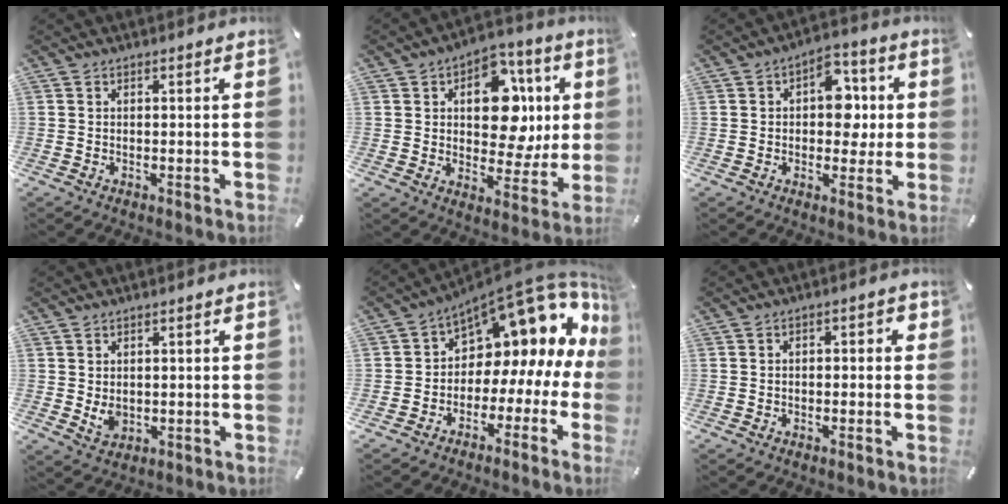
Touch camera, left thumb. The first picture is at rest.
{"total": 15.2, "force": [3.5, 10.7, 10.3], "torque": [-0.131, -0.025, 0.066]}
{"total": 9.8, "force": [0.8, 7.1, 6.7], "torque": [-0.077, 0.002, 0.011]}
{"total": 3.2, "force": [0.1, 2.7, 1.7], "torque": [-0.032, -0.003, 0.003]}
{"total": 12.8, "force": [8.1, 7.7, 6.2], "torque": [-0.083, -0.083, 0.135]}
{"total": 2.2, "force": [-1.3, 1.1, 1.4], "torque": [-0.026, 0.011, -0.025]}